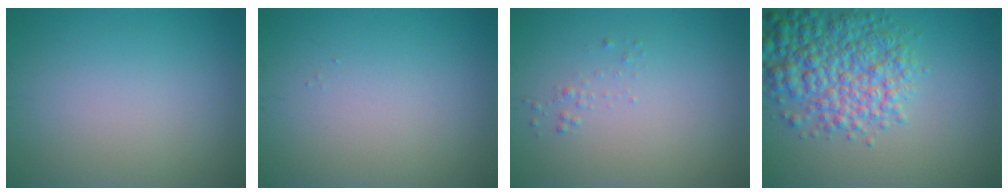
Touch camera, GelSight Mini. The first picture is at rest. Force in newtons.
{"total": 0.0}
{"total": 0.6, "press": 0.6, "slide": 0.1}
{"total": 7.3, "press": 7.3, "slide": 0.2}